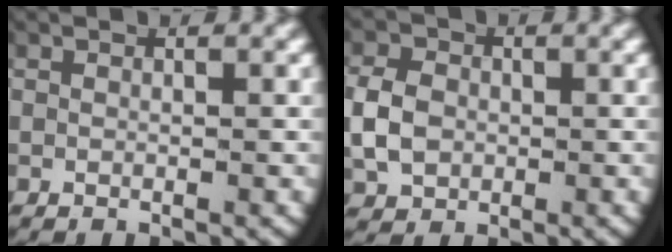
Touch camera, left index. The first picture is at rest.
{"total": 3.7, "force": [-0.2, 3.1, 2.1], "torque": [-0.051, -0.005, 0.001]}